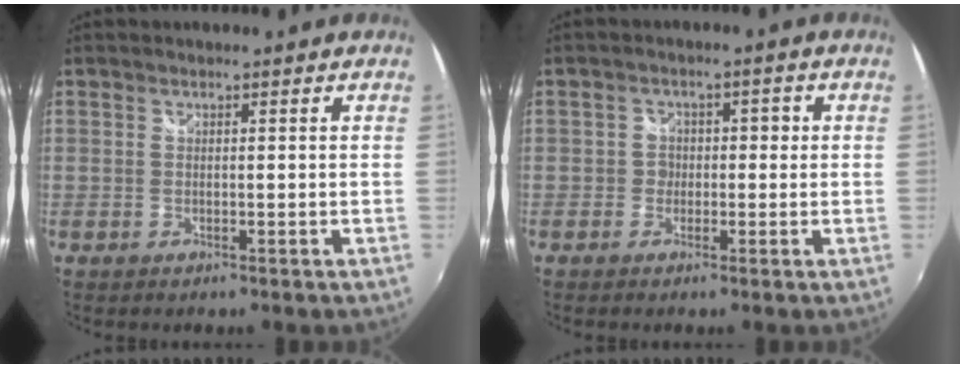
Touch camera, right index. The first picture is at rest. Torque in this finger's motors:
{"motor_torque": [0.08, 0.09, 0.01, 0.00]}